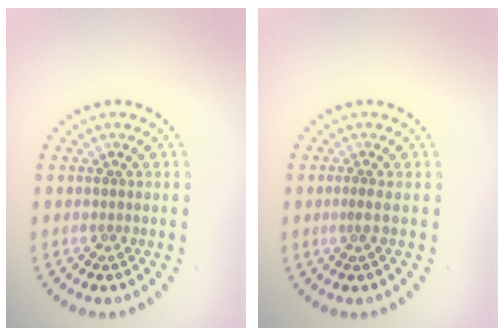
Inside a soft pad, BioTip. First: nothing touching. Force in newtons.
{"total": 0.7, "press": 0.4, "slide": 0.6}